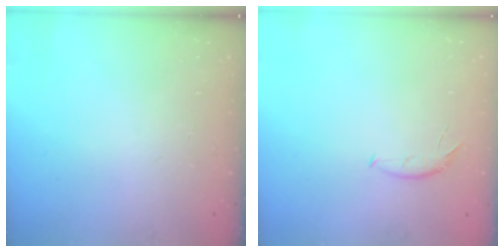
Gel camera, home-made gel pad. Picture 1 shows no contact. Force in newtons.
{"total": 5.5, "press": 5.5, "slide": 0.5}